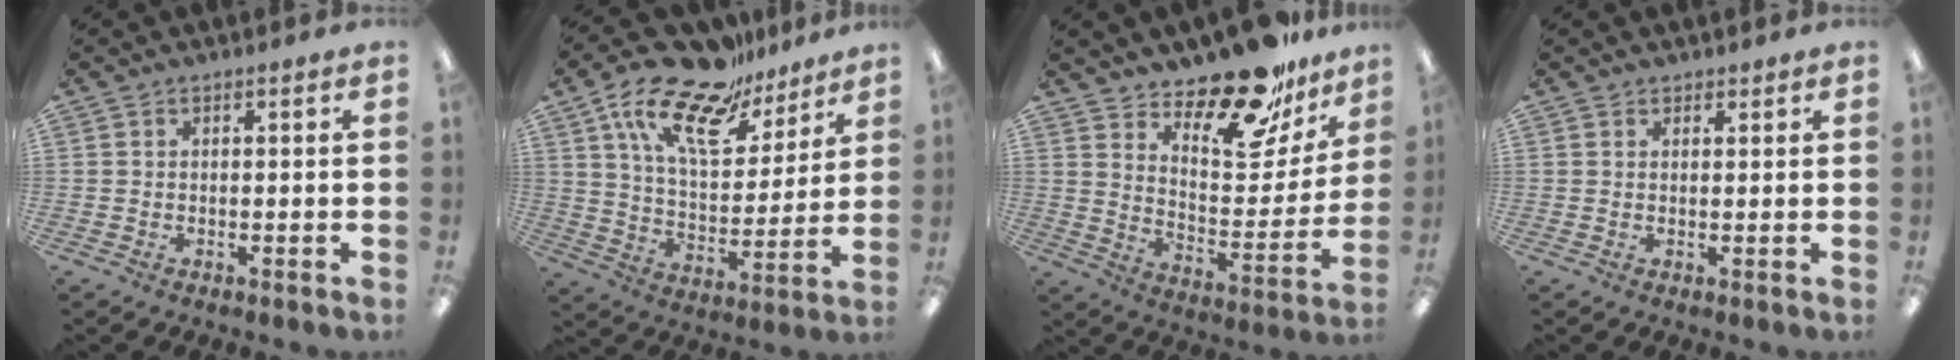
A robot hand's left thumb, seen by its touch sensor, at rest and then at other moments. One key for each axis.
{"total": 19.2, "fx": 14.0, "fy": 7.9, "fz": 10.4, "tx": -0.197, "ty": -0.081, "tz": 0.246}
{"total": 20.4, "fx": 17.0, "fy": 7.1, "fz": 8.7, "tx": -0.126, "ty": -0.122, "tz": 0.289}
{"total": 1.4, "fx": 1.1, "fy": 0.8, "fz": 0.1, "tx": -0.002, "ty": 0.000, "tz": 0.022}